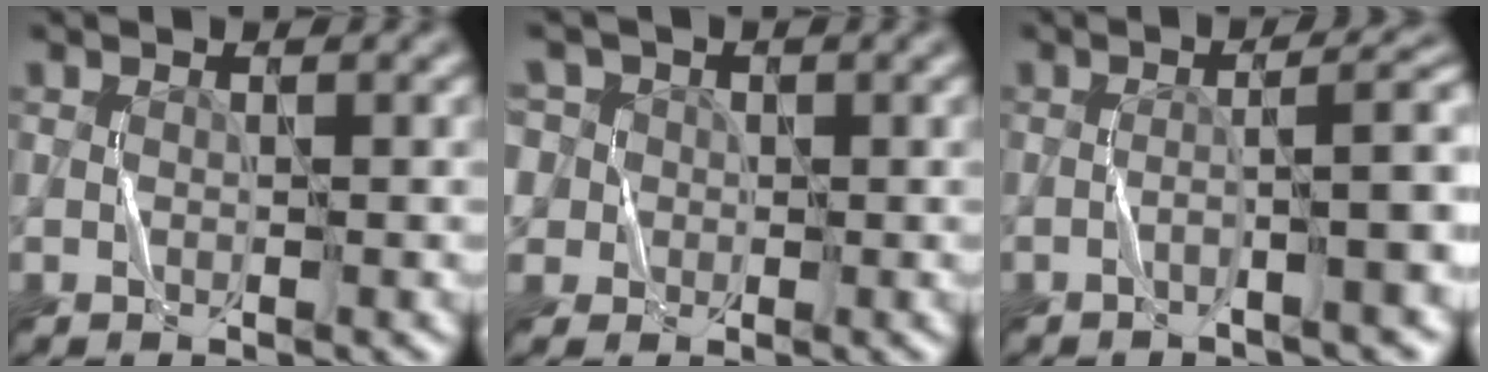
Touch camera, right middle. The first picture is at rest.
{"total": 6.8, "force": [2.3, 5.8, 2.6], "torque": [-0.056, 0.035, 0.006]}
{"total": 5.2, "force": [-2.0, 0.6, 4.7], "torque": [-0.060, 0.023, -0.038]}